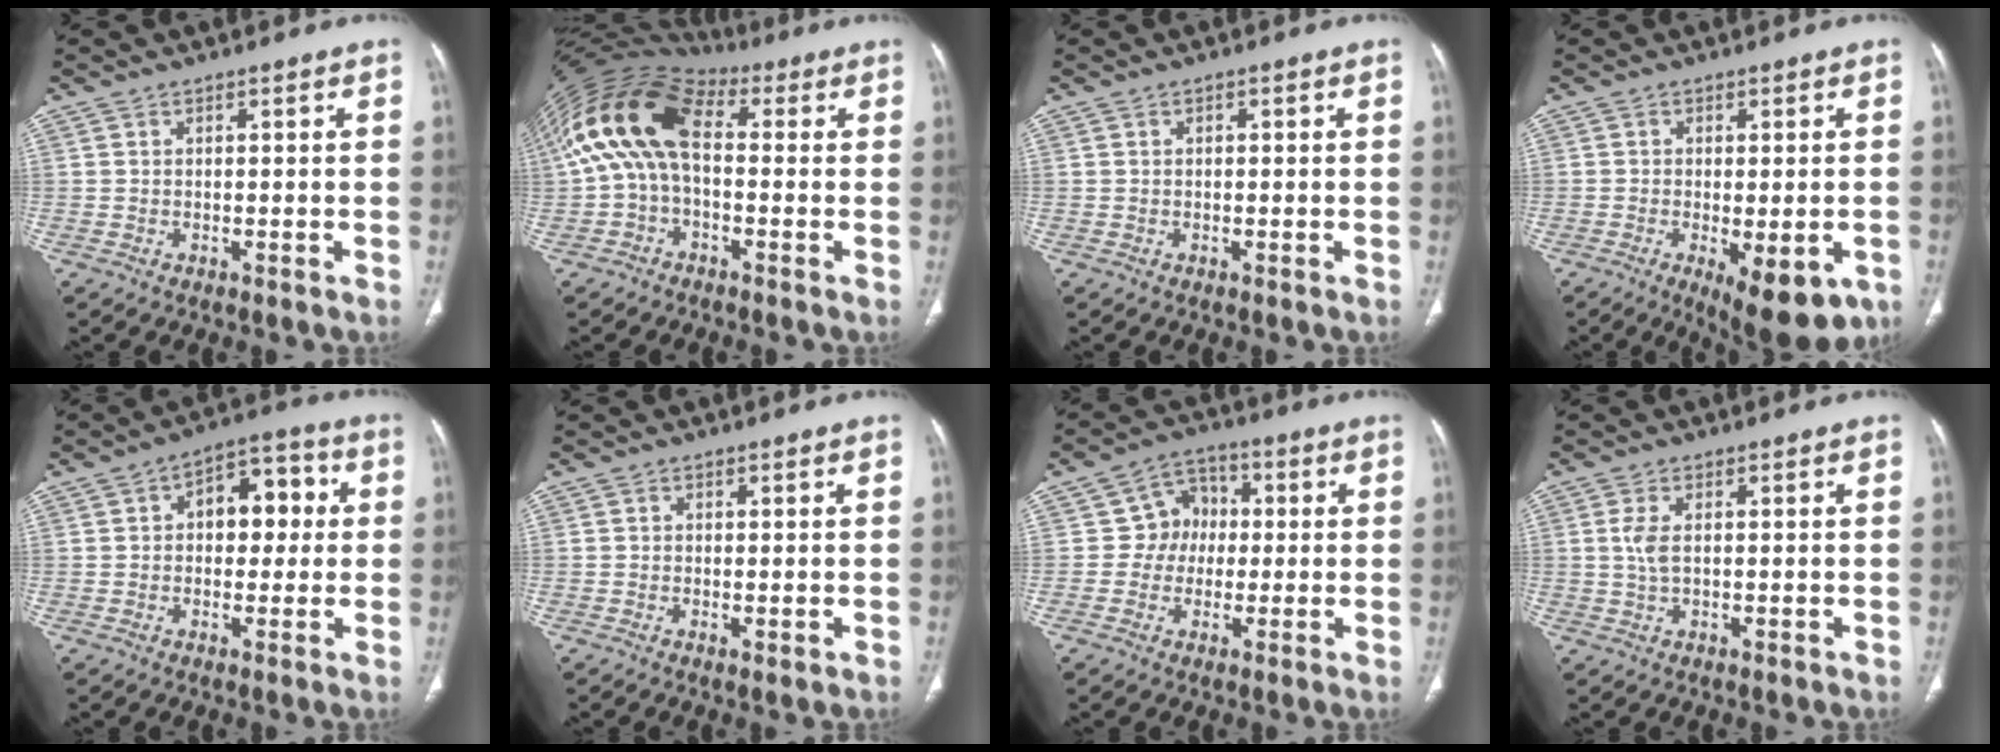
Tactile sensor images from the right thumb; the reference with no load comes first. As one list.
[{"total": 15.2, "force": [1.6, 8.8, 12.3], "torque": [-0.240, 0.048, 0.019]}, {"total": 0.5, "force": [0.1, 0.3, 0.4], "torque": [-0.008, 0.001, 0.002]}, {"total": 11.5, "force": [-4.8, 4.7, 9.3], "torque": [-0.117, -0.007, -0.061]}, {"total": 9.9, "force": [1.4, 6.2, 7.6], "torque": [-0.069, 0.026, 0.015]}, {"total": 1.1, "force": [-0.2, 0.4, 1.0], "torque": [-0.021, -0.005, -0.001]}, {"total": 7.2, "force": [0.2, 6.6, 2.8], "torque": [0.002, 0.017, -0.009]}, {"total": 3.2, "force": [0.5, 1.4, 2.9], "torque": [-0.072, 0.000, 0.012]}]